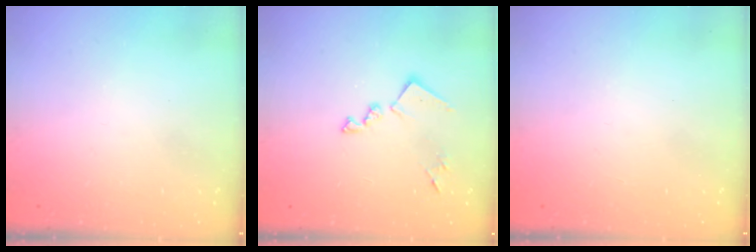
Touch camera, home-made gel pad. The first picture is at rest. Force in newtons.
{"total": 11.7, "press": 11.6, "slide": 0.3}
{"total": 1.1, "press": 1.0, "slide": 0.1}